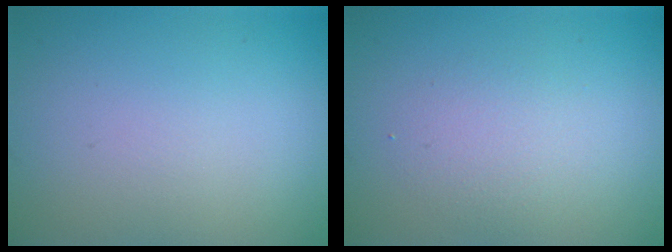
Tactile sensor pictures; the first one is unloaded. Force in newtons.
{"total": 2.2, "press": 2.2, "slide": 0.0}